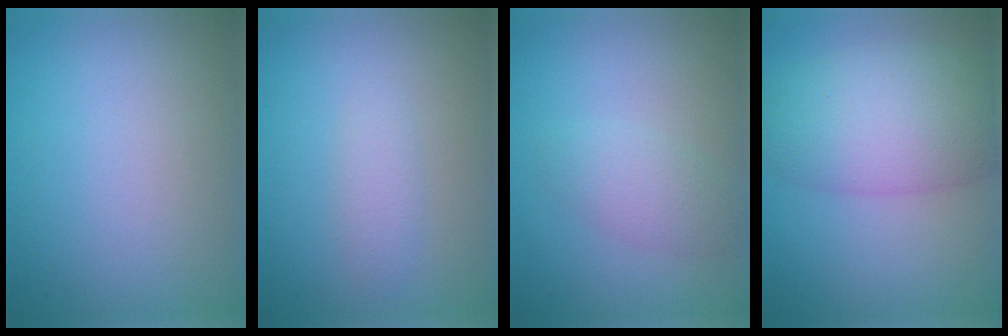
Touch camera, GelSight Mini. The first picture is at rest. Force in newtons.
{"total": 1.4, "press": 1.4, "slide": 0.1}
{"total": 2.4, "press": 2.4, "slide": 0.1}
{"total": 7.8, "press": 7.8, "slide": 0.2}